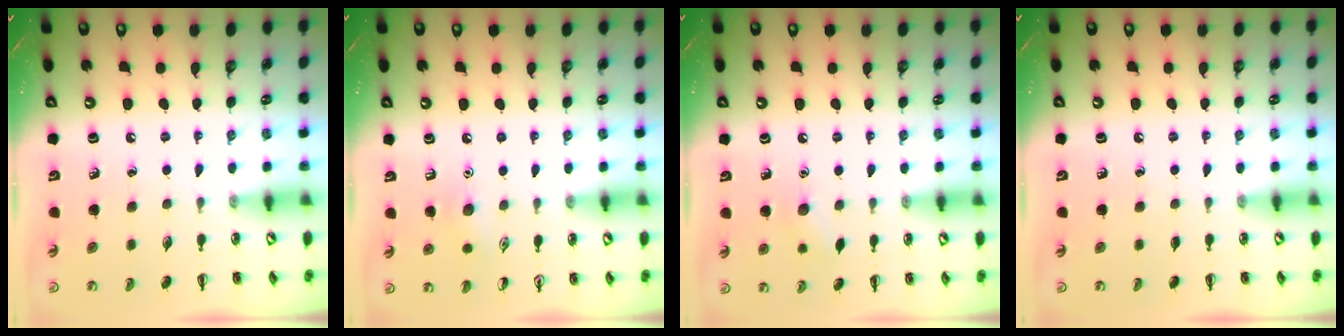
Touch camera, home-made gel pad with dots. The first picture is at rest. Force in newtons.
{"total": 7.1, "press": 6.8, "slide": 2.1}
{"total": 6.2, "press": 5.9, "slide": 1.7}
{"total": 0.0}